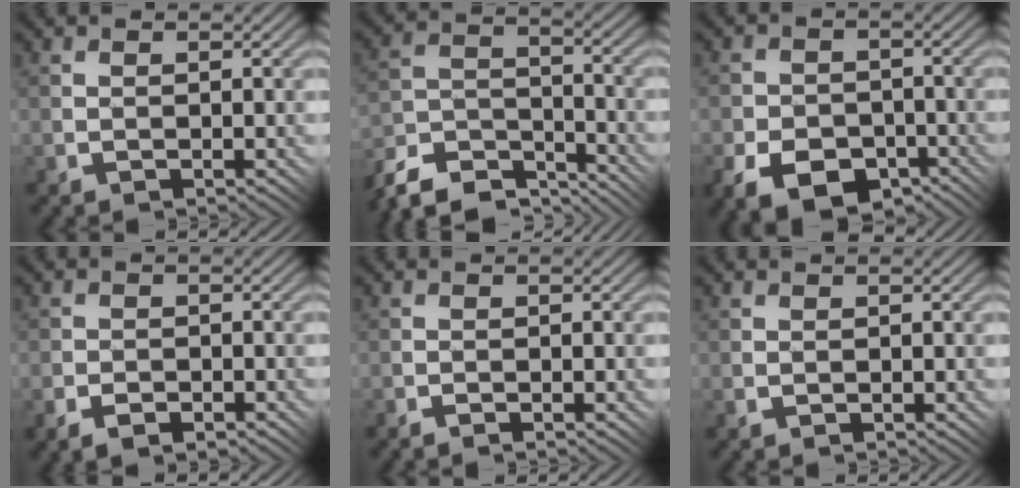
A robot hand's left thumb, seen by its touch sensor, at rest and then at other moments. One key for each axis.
{"total": 10.4, "fx": -9.2, "fy": 3.2, "fz": 3.5, "tx": -0.076, "ty": -0.001, "tz": -0.168}
{"total": 7.8, "fx": -4.7, "fy": 4.8, "fz": 3.9, "tx": -0.075, "ty": -0.015, "tz": -0.086}
{"total": 2.3, "fx": -1.6, "fy": 1.1, "fz": 1.1, "tx": -0.022, "ty": -0.001, "tz": -0.037}
{"total": 0.7, "fx": -0.7, "fy": -0.1, "fz": 0.0, "tx": 0.001, "ty": 0.004, "tz": -0.017}
{"total": 0.0}